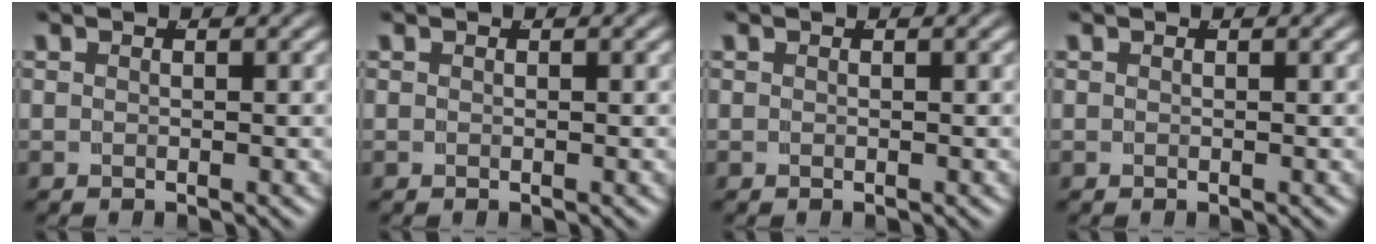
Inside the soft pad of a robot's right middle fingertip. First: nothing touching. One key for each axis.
{"total": 0.0}
{"total": 0.0}
{"total": 0.0}